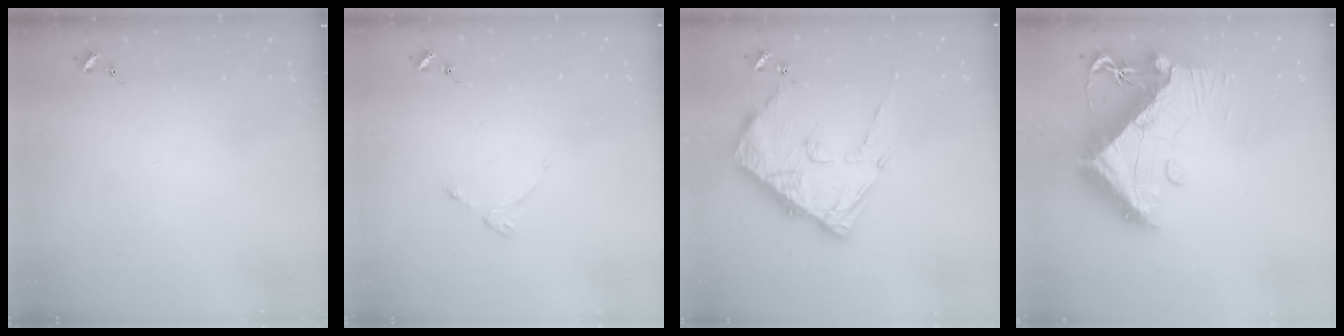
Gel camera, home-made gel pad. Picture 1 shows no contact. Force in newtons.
{"total": 2.7, "press": 2.6, "slide": 0.5}
{"total": 14.4, "press": 14.3, "slide": 1.4}
{"total": 19.4, "press": 19.3, "slide": 2.1}